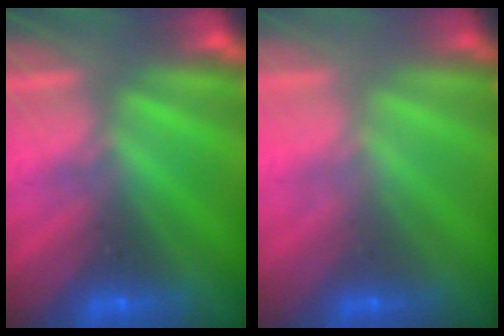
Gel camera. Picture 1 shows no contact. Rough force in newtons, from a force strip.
{"total": 2.2}